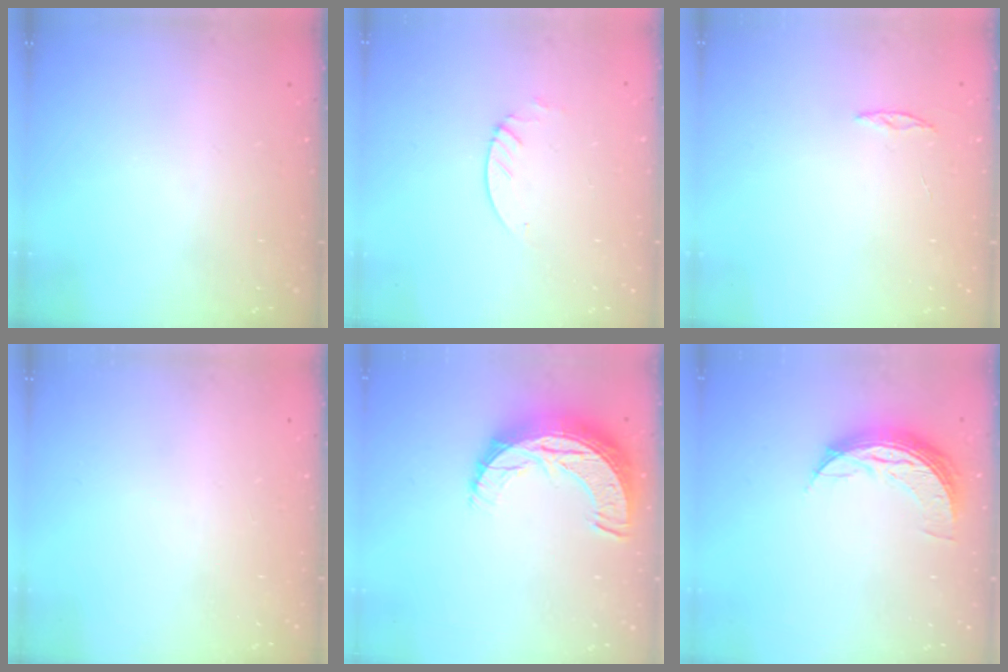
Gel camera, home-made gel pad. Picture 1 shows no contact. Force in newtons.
{"total": 2.1, "press": 2.1, "slide": 0.2}
{"total": 2.0, "press": 2.0, "slide": 0.2}
{"total": 0.0}
{"total": 11.6, "press": 11.6, "slide": 0.7}
{"total": 8.3, "press": 8.3, "slide": 0.5}